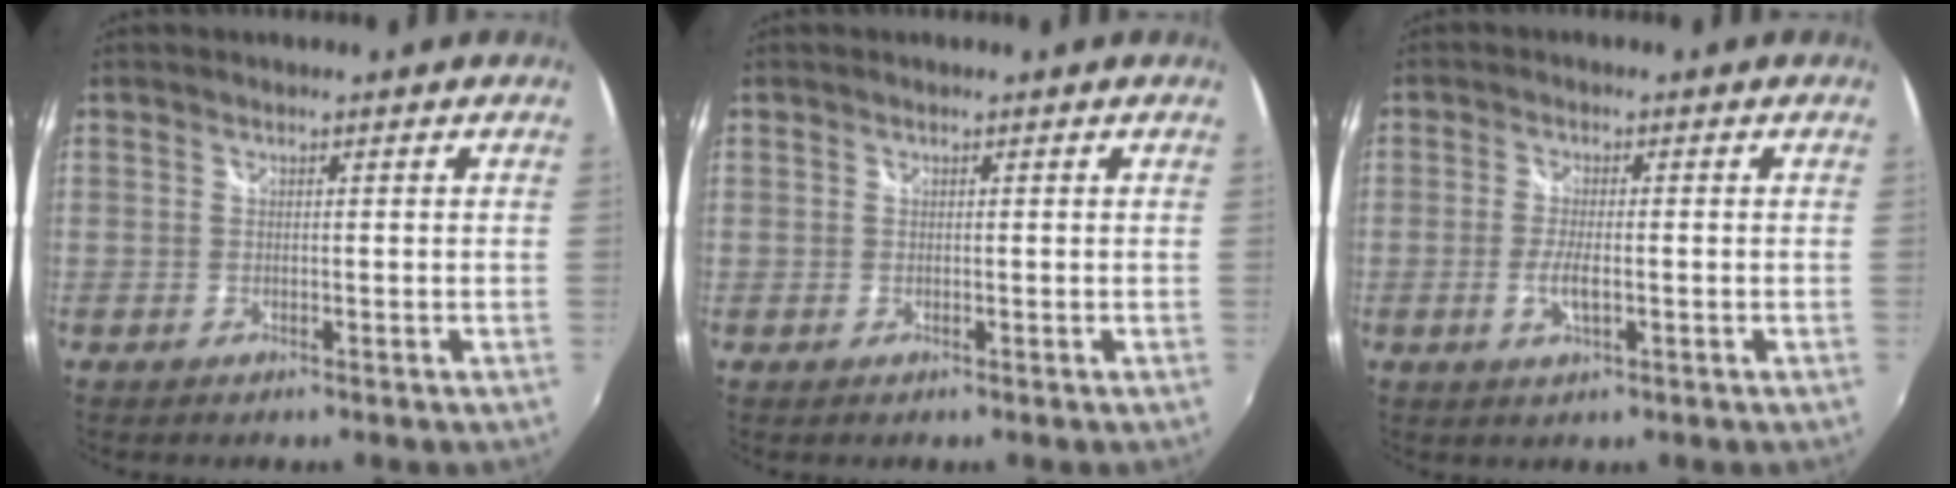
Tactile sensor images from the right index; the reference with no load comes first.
{"total": 0.8, "force": [-0.1, 0.8, -0.1], "torque": [0.000, 0.001, -0.003]}
{"total": 4.0, "force": [-1.1, 1.0, 3.7], "torque": [-0.076, -0.006, -0.021]}